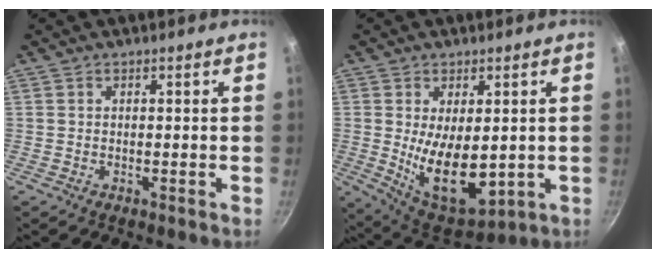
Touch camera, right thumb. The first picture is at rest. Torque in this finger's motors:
{"motor_torque": [-0.66, 1.21, 1.65, -0.01, 0.11]}